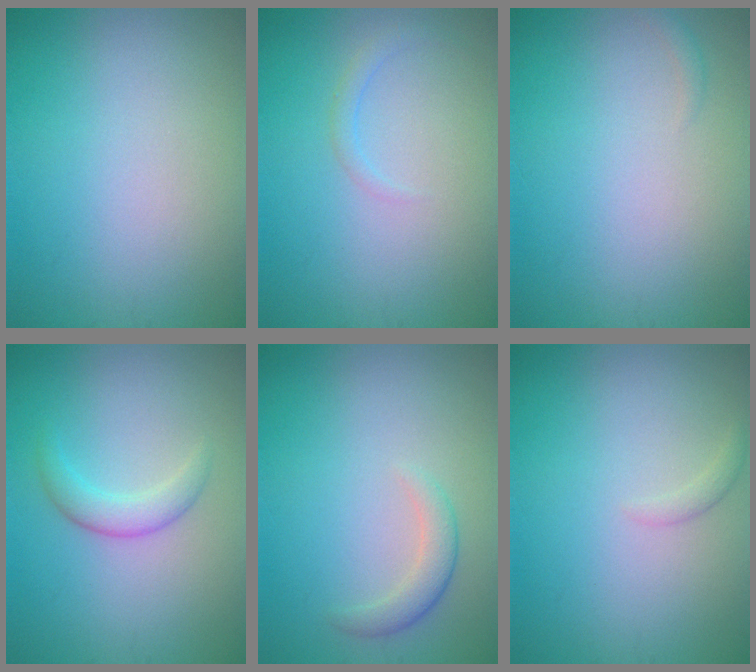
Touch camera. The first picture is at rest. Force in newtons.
{"total": 1.0, "press": 1.0, "slide": 0.1}
{"total": 0.5, "press": 0.5, "slide": 0.0}
{"total": 2.2, "press": 2.2, "slide": 0.1}
{"total": 1.9, "press": 1.9, "slide": 0.2}
{"total": 0.7, "press": 0.7, "slide": 0.1}